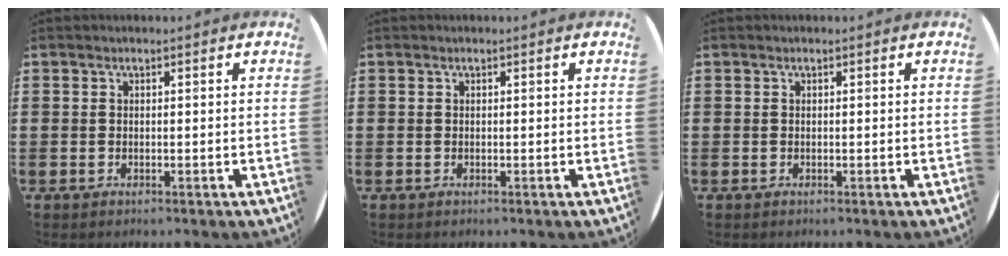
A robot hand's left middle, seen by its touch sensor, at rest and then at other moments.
{"total": 0.0}
{"total": 0.0}